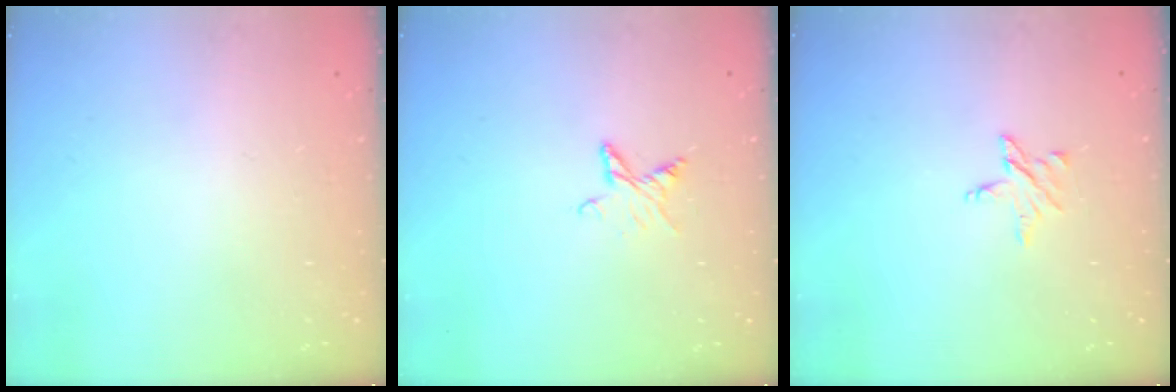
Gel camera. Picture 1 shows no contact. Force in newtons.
{"total": 3.8, "press": 3.8, "slide": 0.5}
{"total": 4.2, "press": 4.2, "slide": 0.4}